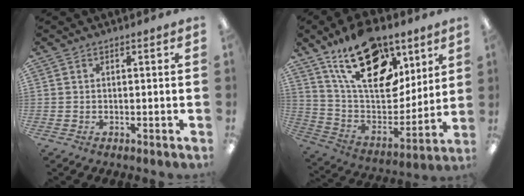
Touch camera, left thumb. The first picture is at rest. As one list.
[{"total": 23.8, "force": [13.9, 12.7, 14.6], "torque": [-0.252, -0.076, 0.246]}]